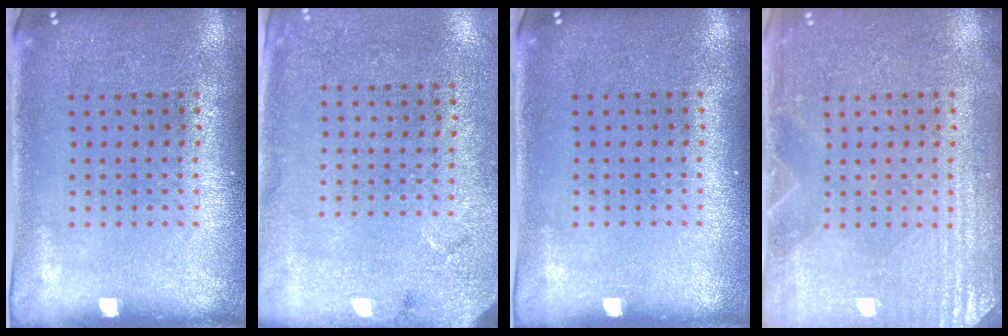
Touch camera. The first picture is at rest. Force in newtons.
{"total": 2.7, "press": 2.2, "slide": 1.6}
{"total": 0.0}
{"total": 3.4, "press": 3.4, "slide": 0.5}